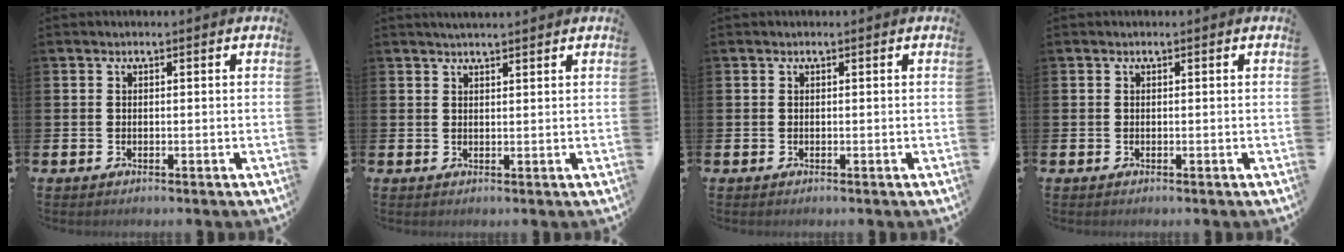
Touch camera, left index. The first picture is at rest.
{"total": 2.0, "force": [2.0, 0.1, 0.6], "torque": [-0.001, -0.008, 0.033]}
{"total": 0.0}
{"total": 0.0}